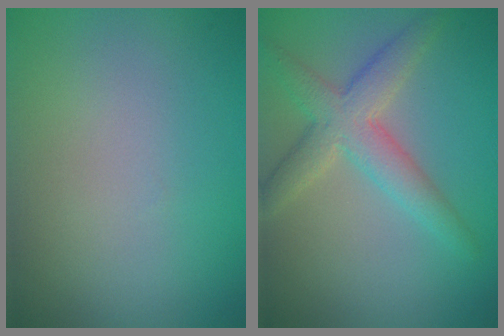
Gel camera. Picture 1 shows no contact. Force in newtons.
{"total": 4.4, "press": 4.4, "slide": 0.2}